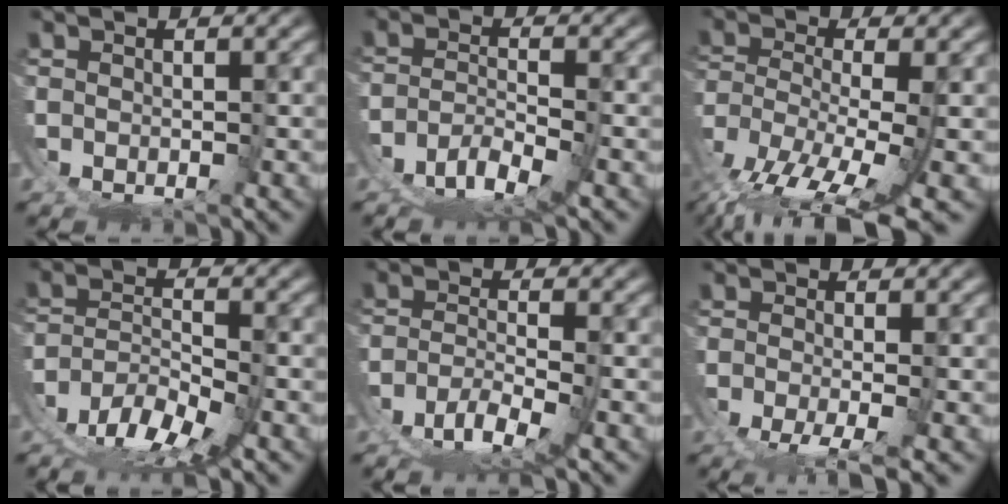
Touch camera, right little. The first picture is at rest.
{"total": 5.3, "force": [-3.4, 2.3, 3.4], "torque": [-0.044, -0.011, -0.055]}
{"total": 9.3, "force": [-4.6, 4.0, 7.1], "torque": [-0.151, -0.058, -0.048]}
{"total": 6.8, "force": [-3.0, 4.2, 4.3], "torque": [-0.071, -0.016, -0.059]}
{"total": 4.4, "force": [-2.7, 0.8, 3.5], "torque": [-0.046, -0.012, -0.038]}
{"total": 3.6, "force": [-2.3, -0.4, 2.7], "torque": [-0.032, -0.012, -0.033]}